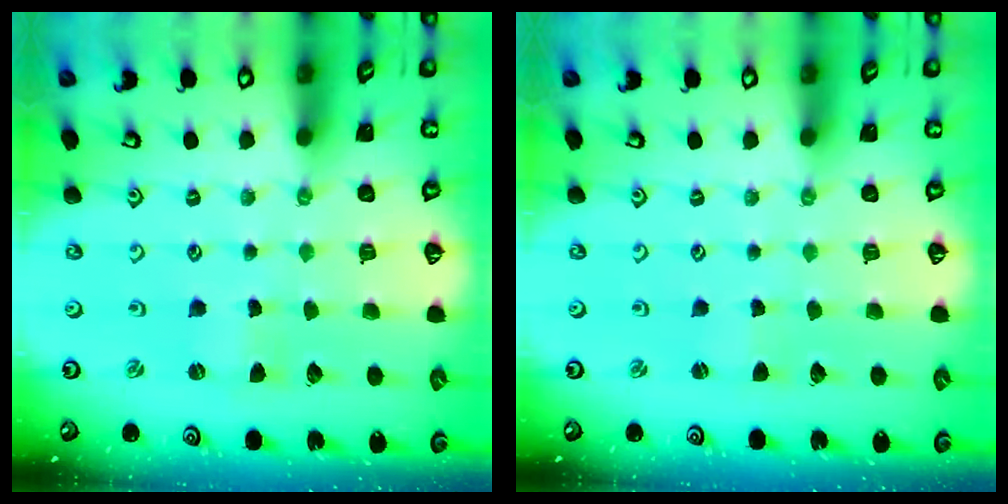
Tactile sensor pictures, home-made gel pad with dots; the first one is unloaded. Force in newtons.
{"total": 0.7, "press": 0.7, "slide": 0.1}